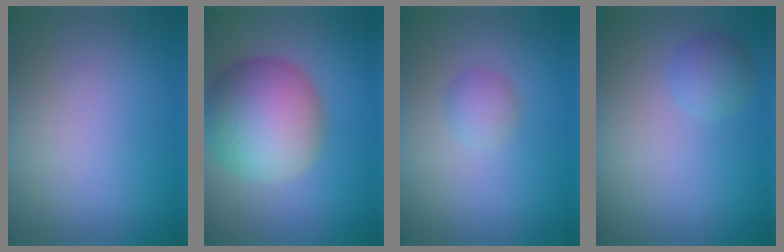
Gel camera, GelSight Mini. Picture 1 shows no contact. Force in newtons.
{"total": 9.0, "press": 9.0, "slide": 0.3}
{"total": 1.5, "press": 1.5, "slide": 0.0}
{"total": 1.8, "press": 1.8, "slide": 0.1}